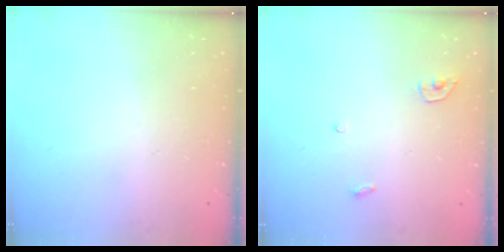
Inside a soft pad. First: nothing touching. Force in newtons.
{"total": 3.4, "press": 3.4, "slide": 0.3}